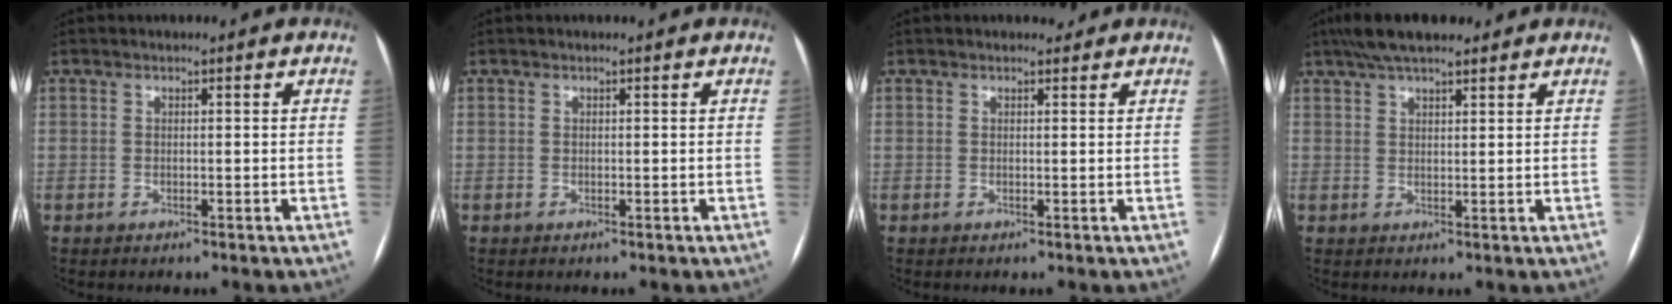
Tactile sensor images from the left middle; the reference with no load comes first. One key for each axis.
{"total": 0.0}
{"total": 1.3, "fx": 1.2, "fy": 0.5, "fz": 0.3, "tx": -0.007, "ty": 0.004, "tz": 0.015}
{"total": 8.8, "fx": 6.8, "fy": 2.2, "fz": 5.1, "tx": -0.085, "ty": 0.035, "tz": 0.116}